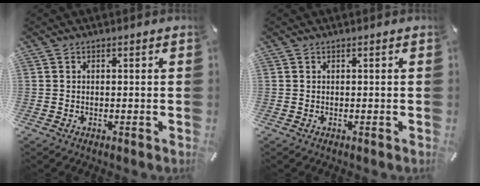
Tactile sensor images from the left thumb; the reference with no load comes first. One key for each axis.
{"total": 0.0}